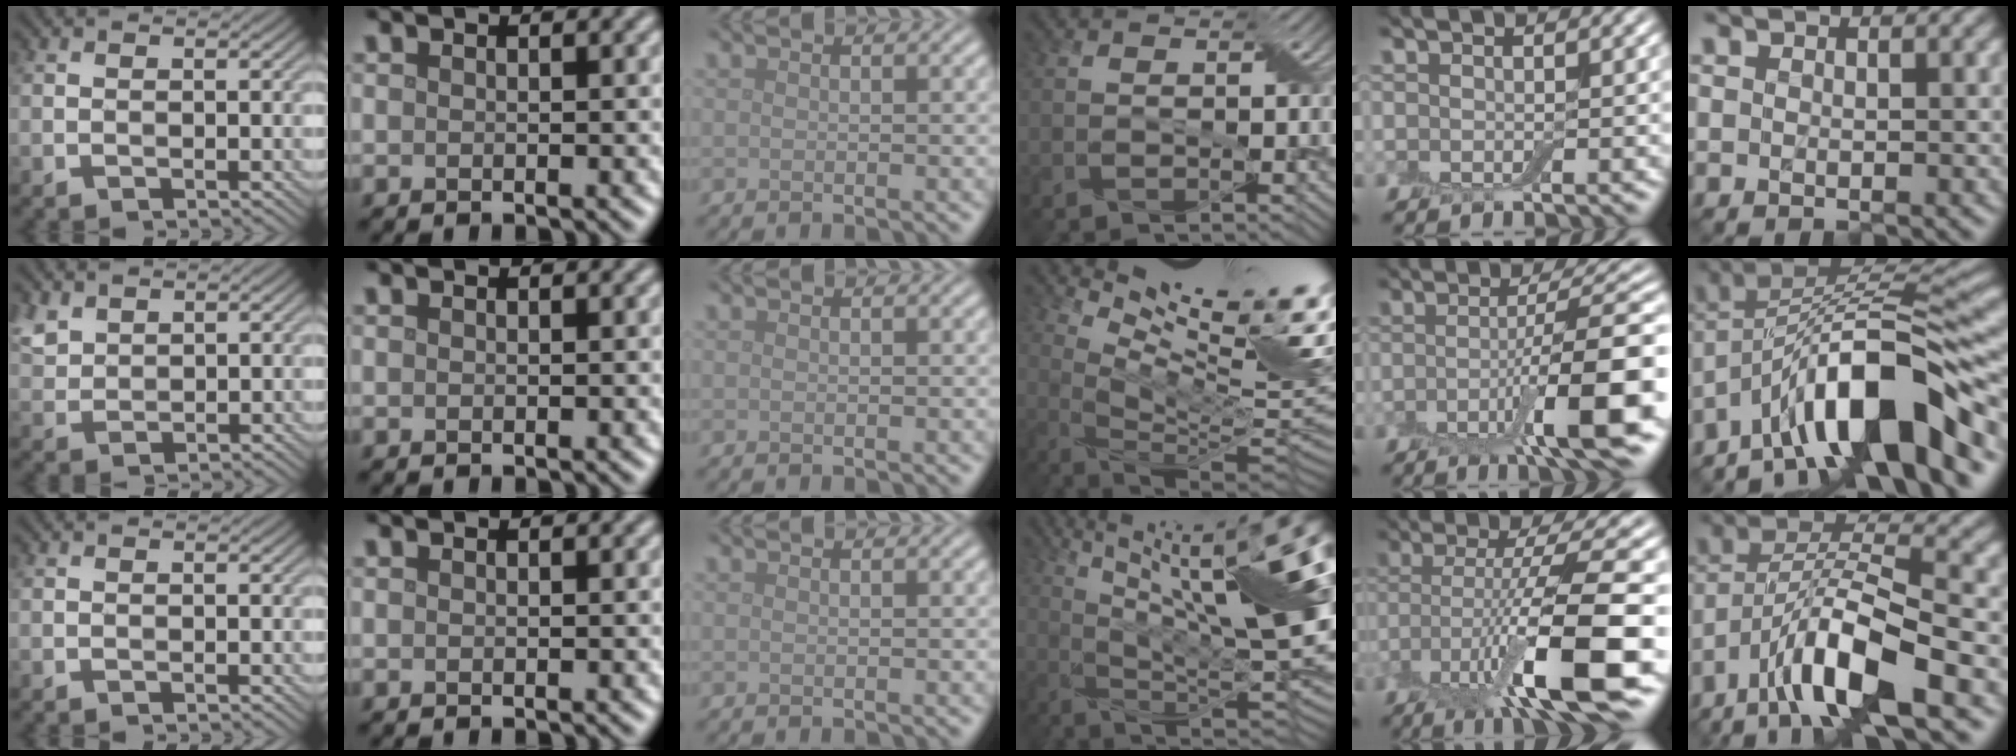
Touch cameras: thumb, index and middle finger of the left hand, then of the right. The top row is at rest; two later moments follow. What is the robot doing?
{"motion": "wrap", "object": "cling film"}